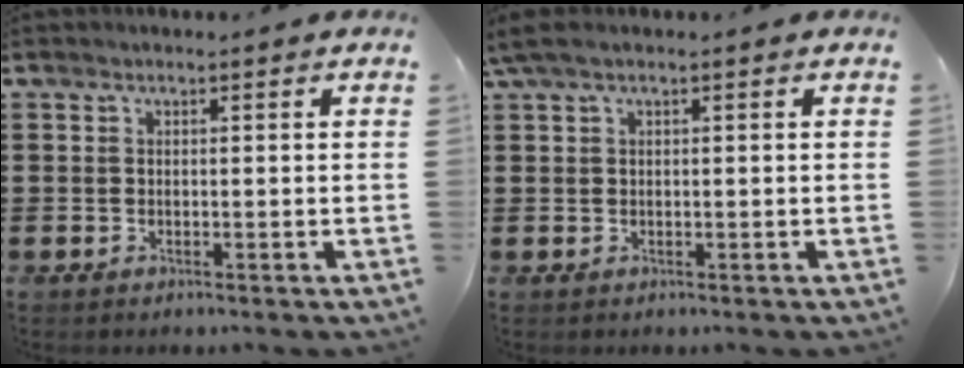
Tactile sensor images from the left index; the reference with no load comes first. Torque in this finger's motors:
{"motor_torque": [0.67, -0.63, 0.26, 0.08]}